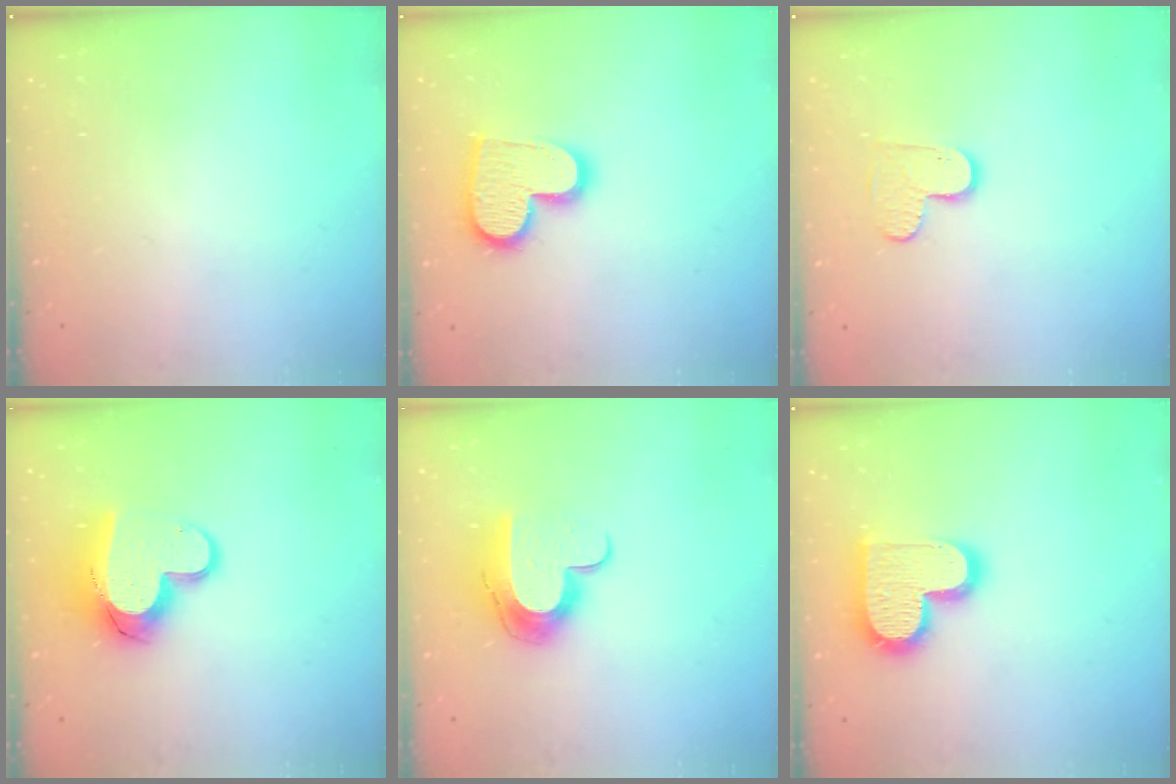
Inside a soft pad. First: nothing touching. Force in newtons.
{"total": 13.7, "press": 13.7, "slide": 0.8}
{"total": 6.9, "press": 6.9, "slide": 0.5}
{"total": 16.0, "press": 15.9, "slide": 1.3}
{"total": 12.0, "press": 12.0, "slide": 1.0}
{"total": 15.8, "press": 15.7, "slide": 1.0}